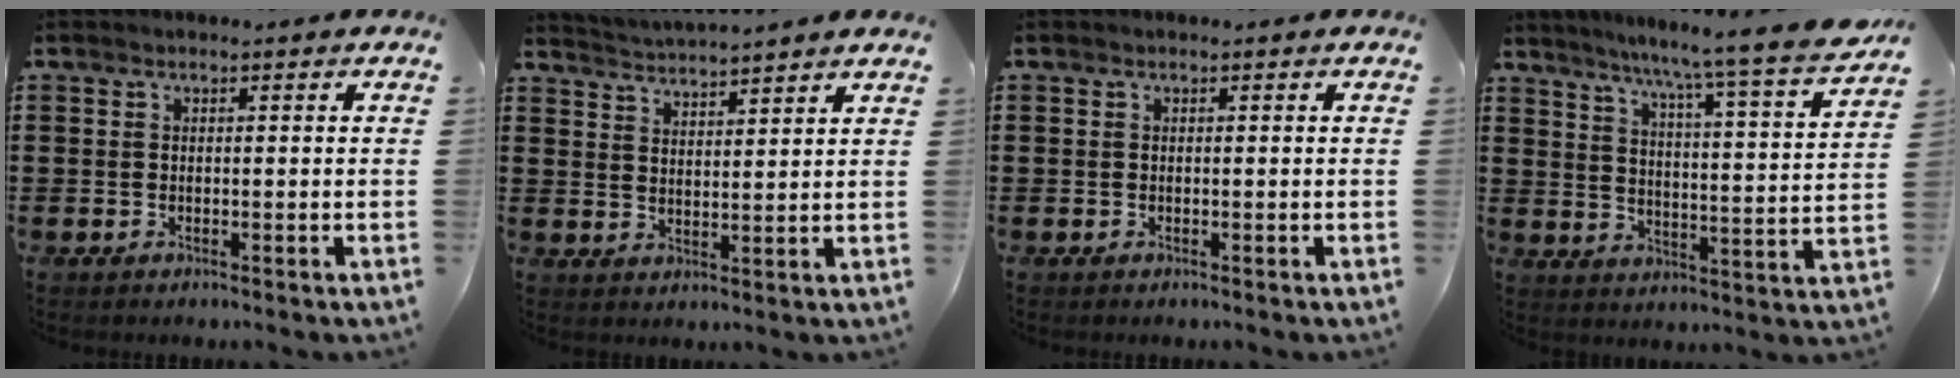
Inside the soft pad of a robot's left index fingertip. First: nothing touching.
{"total": 3.2, "force": [3.1, -0.7, -0.4], "torque": [-0.005, -0.019, 0.053]}
{"total": 0.0}
{"total": 6.7, "force": [5.9, -1.6, 2.9], "torque": [-0.064, -0.065, 0.086]}